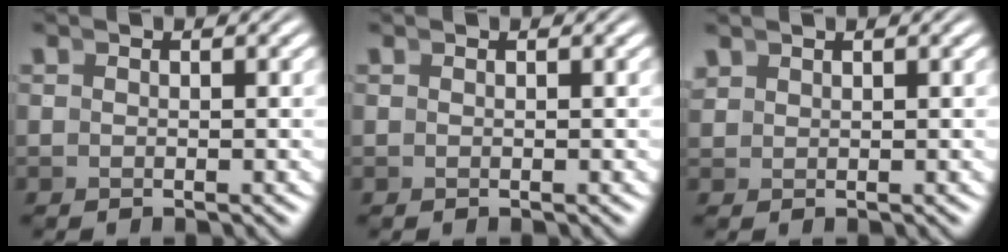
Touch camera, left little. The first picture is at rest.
{"total": 0.0}
{"total": 0.9, "force": [0.9, 0.1, 0.0], "torque": [0.005, 0.005, 0.024]}